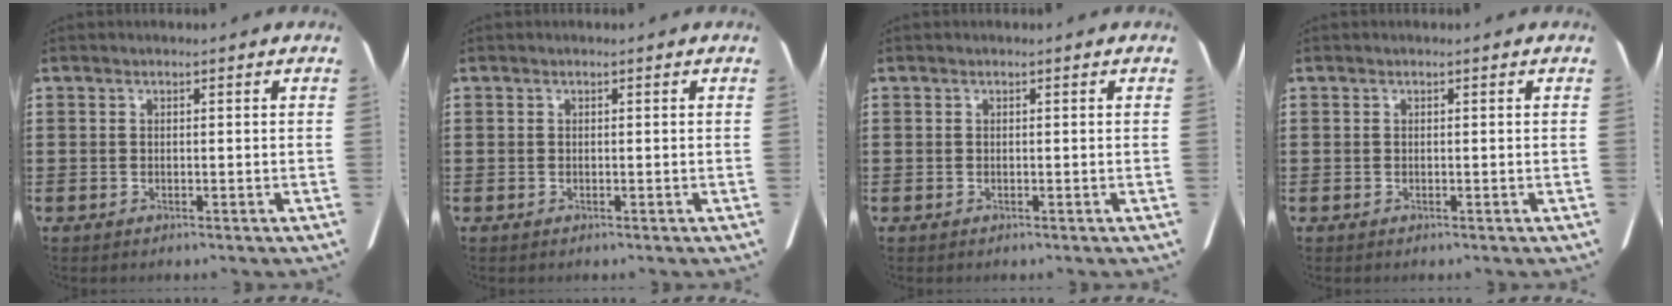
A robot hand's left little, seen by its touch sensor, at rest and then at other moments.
{"total": 0.0}
{"total": 0.0}
{"total": 0.0}